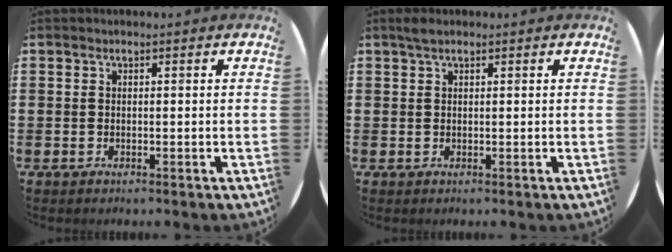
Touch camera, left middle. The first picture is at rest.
{"total": 1.1, "force": [0.8, 0.3, 0.6], "torque": [-0.012, 0.005, 0.014]}